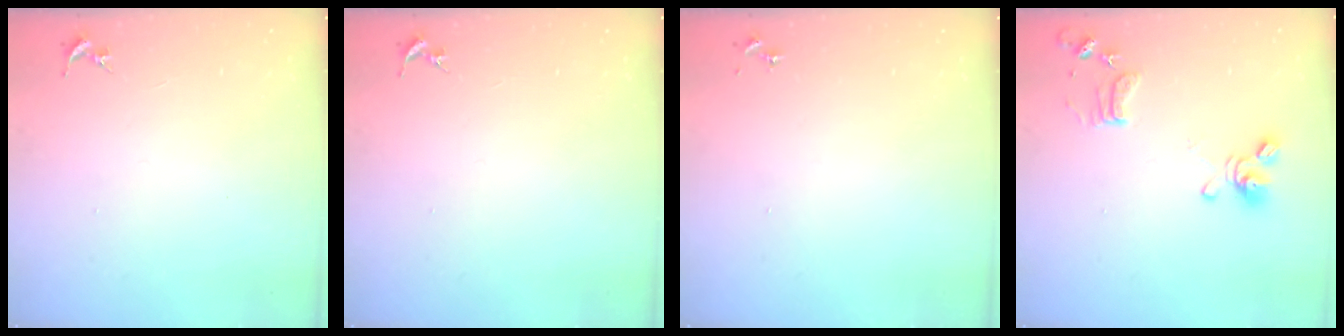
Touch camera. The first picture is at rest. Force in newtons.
{"total": 0.0}
{"total": 0.0}
{"total": 11.9, "press": 11.8, "slide": 1.3}